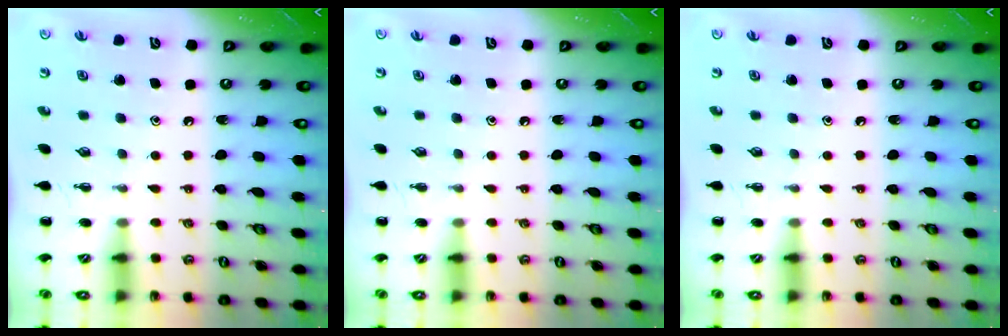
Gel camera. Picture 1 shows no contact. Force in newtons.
{"total": 0.0}
{"total": 0.0}